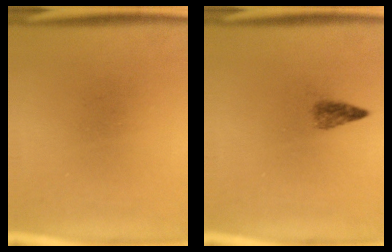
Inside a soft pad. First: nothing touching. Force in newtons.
{"total": 1.8}